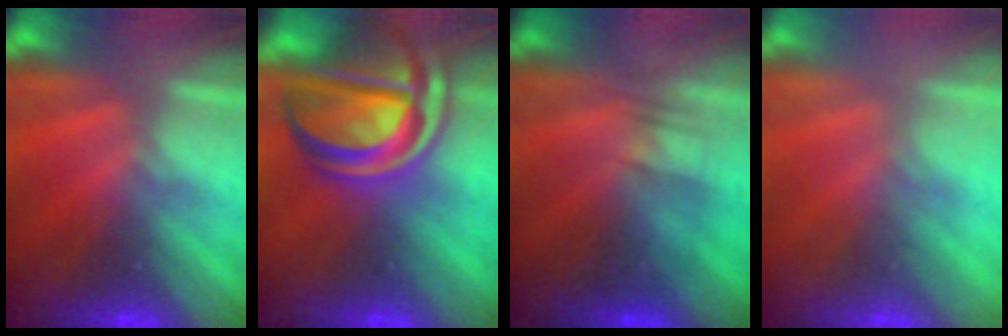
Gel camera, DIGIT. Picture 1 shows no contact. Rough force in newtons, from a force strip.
{"total": 7.0}
{"total": 2.2}
{"total": 2.1}